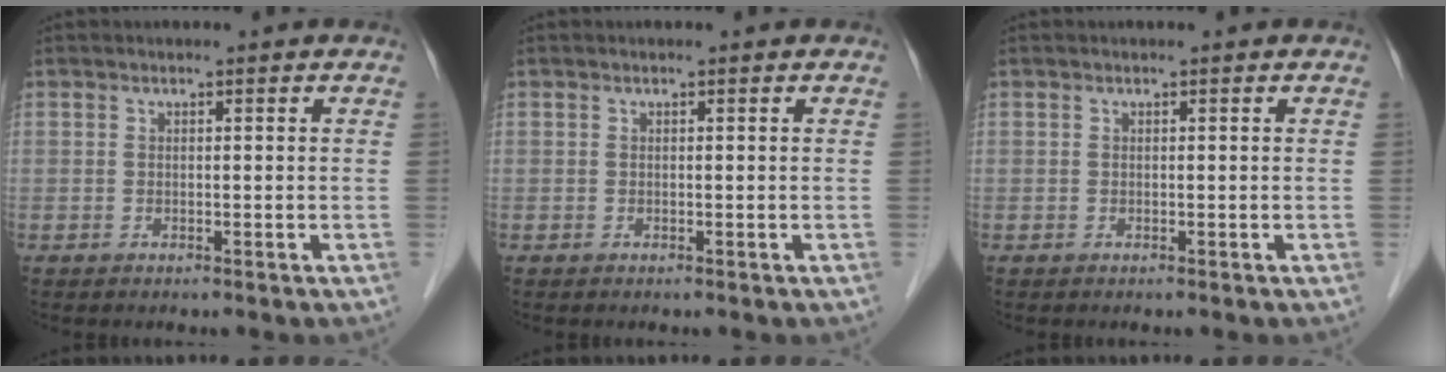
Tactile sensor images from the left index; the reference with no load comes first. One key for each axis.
{"total": 0.0}
{"total": 0.0}